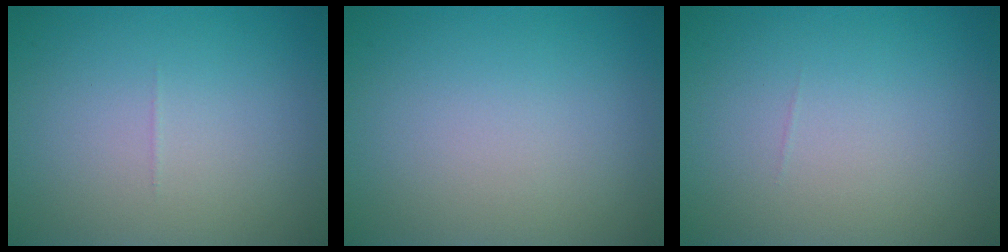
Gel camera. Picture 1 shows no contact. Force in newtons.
{"total": 0.0}
{"total": 0.0}